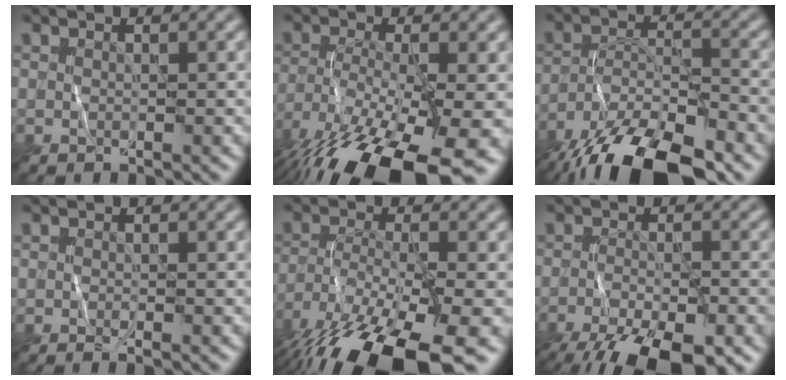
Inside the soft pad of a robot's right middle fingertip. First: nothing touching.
{"total": 15.7, "force": [-10.3, 4.6, 10.9], "torque": [-0.212, -0.041, -0.160]}
{"total": 14.5, "force": [-11.2, 4.2, 8.3], "torque": [-0.167, -0.034, -0.182]}
{"total": 0.7, "force": [-0.3, 0.1, 0.6], "torque": [-0.008, -0.004, -0.007]}
{"total": 14.1, "force": [-9.5, 3.9, 9.7], "torque": [-0.204, -0.028, -0.156]}
{"total": 11.4, "force": [-8.1, 3.8, 7.2], "torque": [-0.137, -0.049, -0.115]}